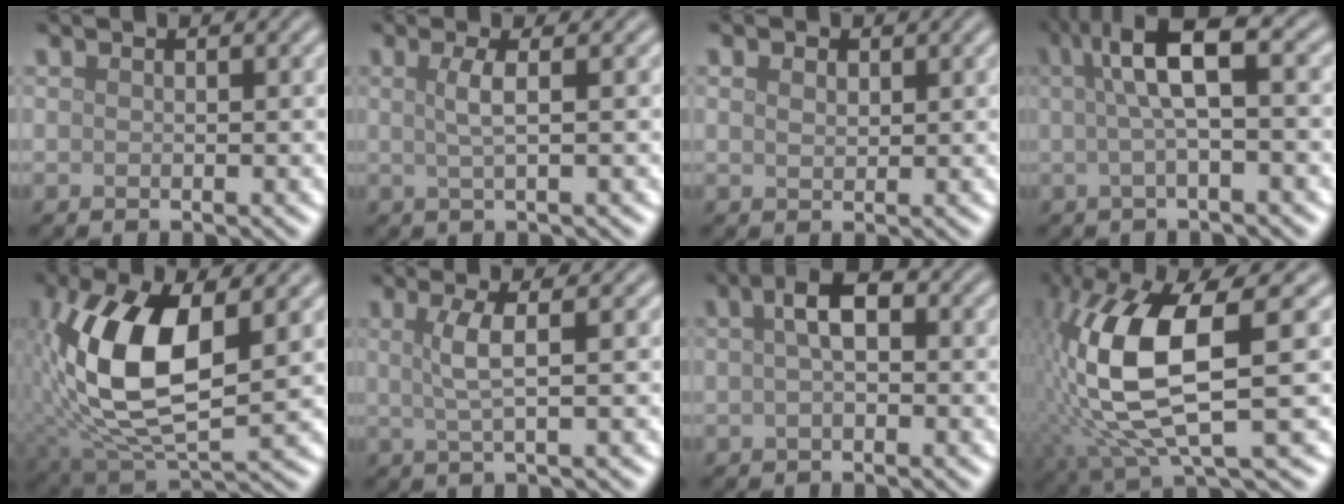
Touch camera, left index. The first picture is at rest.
{"total": 2.2, "force": [0.4, 0.6, 2.1], "torque": [-0.038, 0.001, 0.002]}
{"total": 1.3, "force": [0.9, 0.8, 0.5], "torque": [-0.010, 0.007, 0.009]}
{"total": 6.1, "force": [1.3, 1.7, 5.7], "torque": [-0.090, 0.021, 0.013]}
{"total": 11.9, "force": [1.4, 5.6, 10.4], "torque": [-0.216, 0.001, 0.025]}
{"total": 3.0, "force": [0.6, 0.7, 2.8], "torque": [-0.052, 0.001, 0.008]}
{"total": 3.1, "force": [0.4, 1.3, 2.8], "torque": [-0.048, 0.010, 0.000]}
{"total": 12.0, "force": [0.9, 3.8, 11.3], "torque": [-0.235, -0.009, 0.022]}